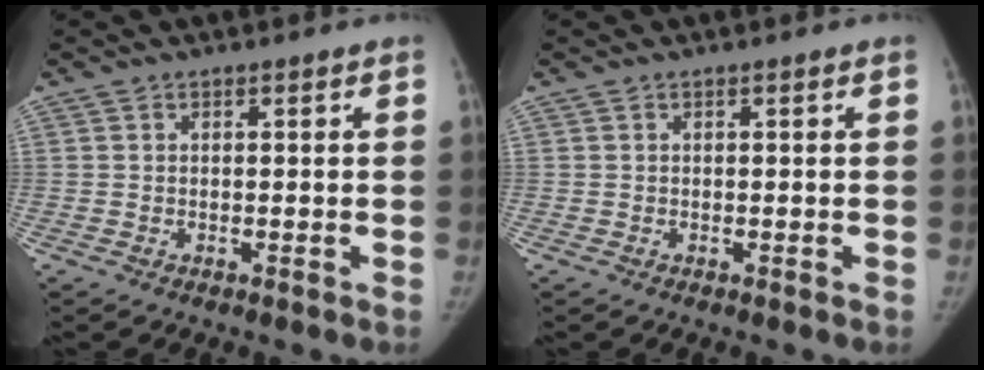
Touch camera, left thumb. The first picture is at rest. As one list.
[{"total": 0.0}]